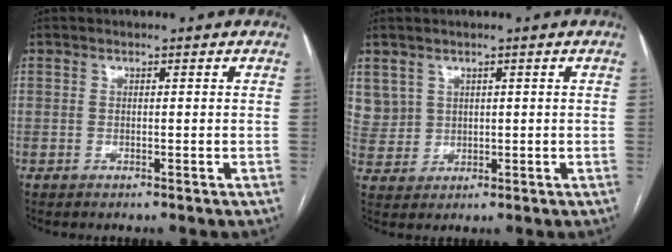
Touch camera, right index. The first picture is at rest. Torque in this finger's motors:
{"motor_torque": [0.24, 0.22, 0.02, 0.03]}